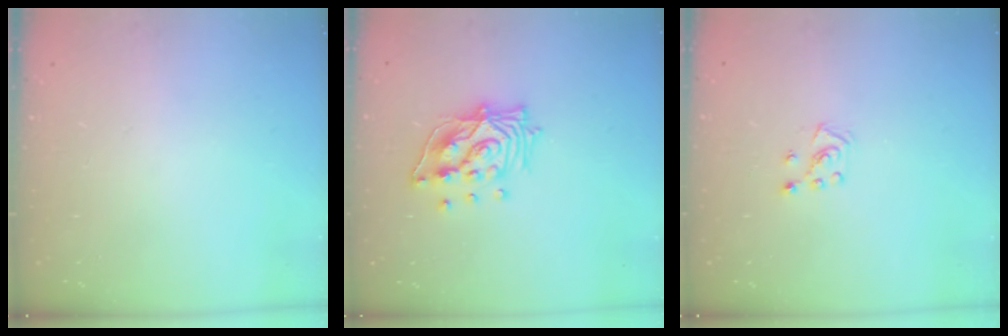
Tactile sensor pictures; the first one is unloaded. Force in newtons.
{"total": 12.7, "press": 12.6, "slide": 1.3}
{"total": 5.3, "press": 5.3, "slide": 0.5}